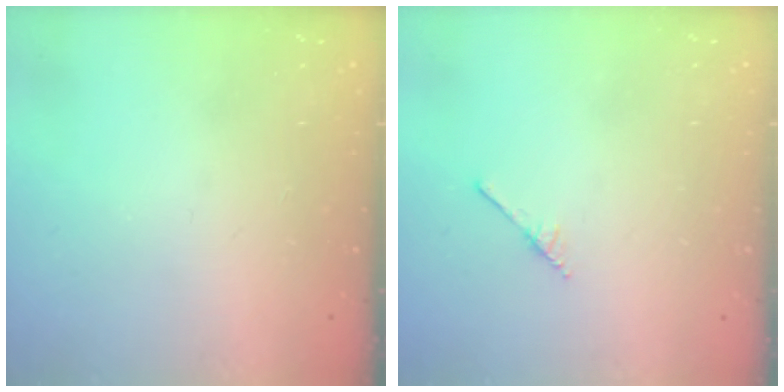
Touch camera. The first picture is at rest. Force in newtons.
{"total": 2.5, "press": 2.4, "slide": 0.3}